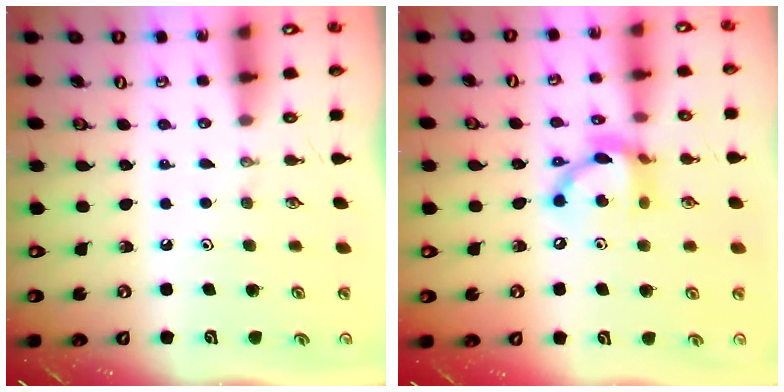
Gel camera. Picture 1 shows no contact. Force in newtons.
{"total": 11.9, "press": 11.9, "slide": 0.9}